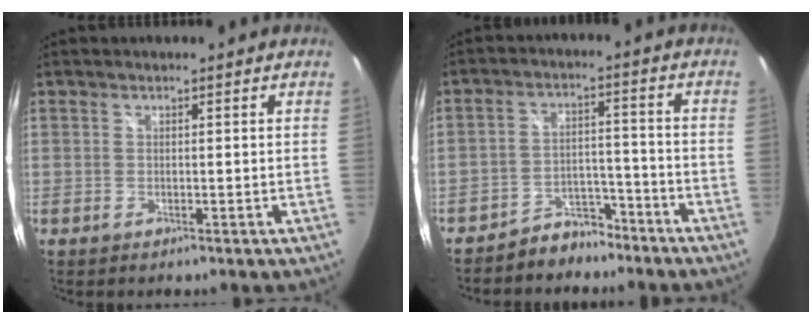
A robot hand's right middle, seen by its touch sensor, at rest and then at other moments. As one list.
[{"total": 6.8, "force": [-5.9, 3.2, 1.1], "torque": [-0.025, 0.025, -0.084]}]